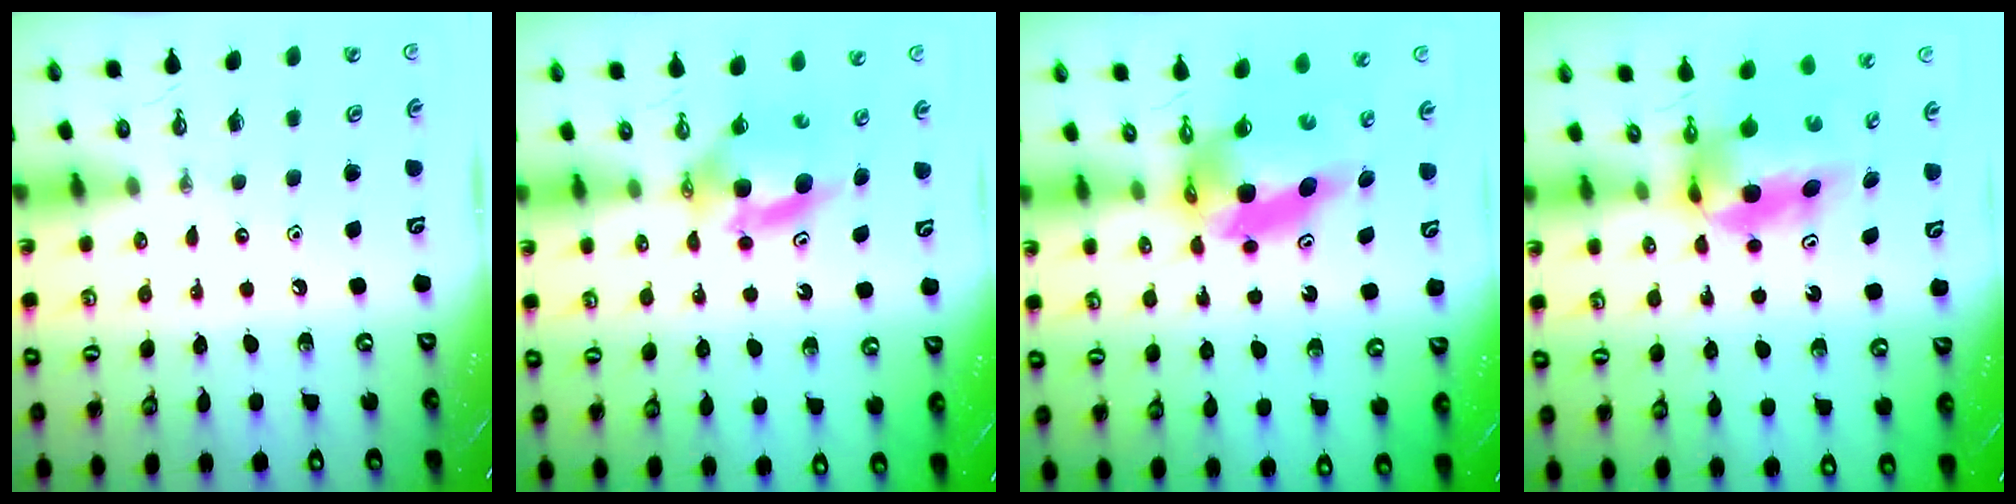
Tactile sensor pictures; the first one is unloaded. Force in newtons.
{"total": 6.4, "press": 6.1, "slide": 2.0}
{"total": 6.9, "press": 6.9, "slide": 0.5}
{"total": 6.8, "press": 6.5, "slide": 2.3}